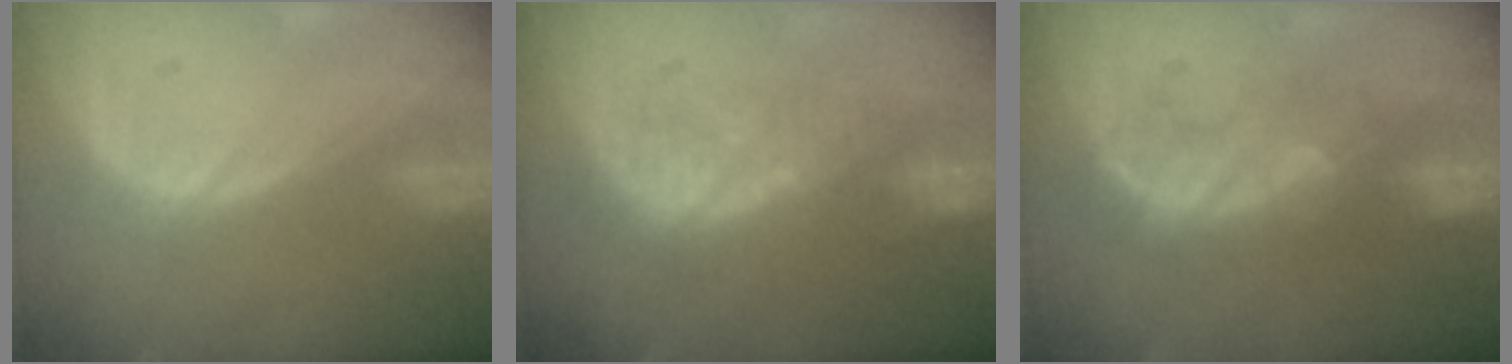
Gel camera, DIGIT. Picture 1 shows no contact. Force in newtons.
{"total": 8.3, "press": 7.8, "slide": 2.8}
{"total": 8.1, "press": 7.7, "slide": 2.3}